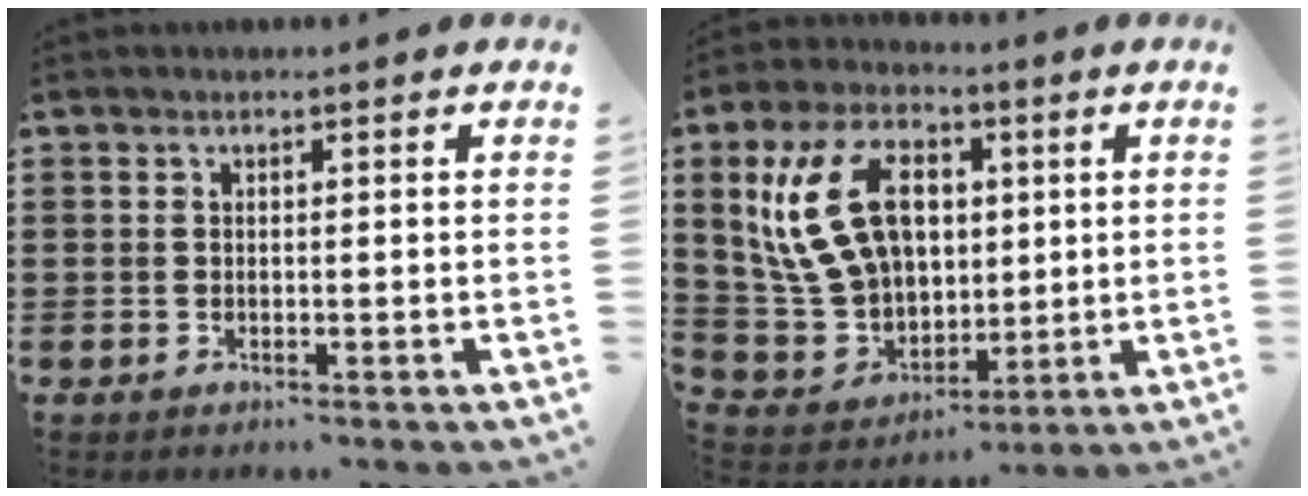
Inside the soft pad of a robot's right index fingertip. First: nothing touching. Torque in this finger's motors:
{"motor_torque": [2.14, 0.00, 0.98, 0.21]}